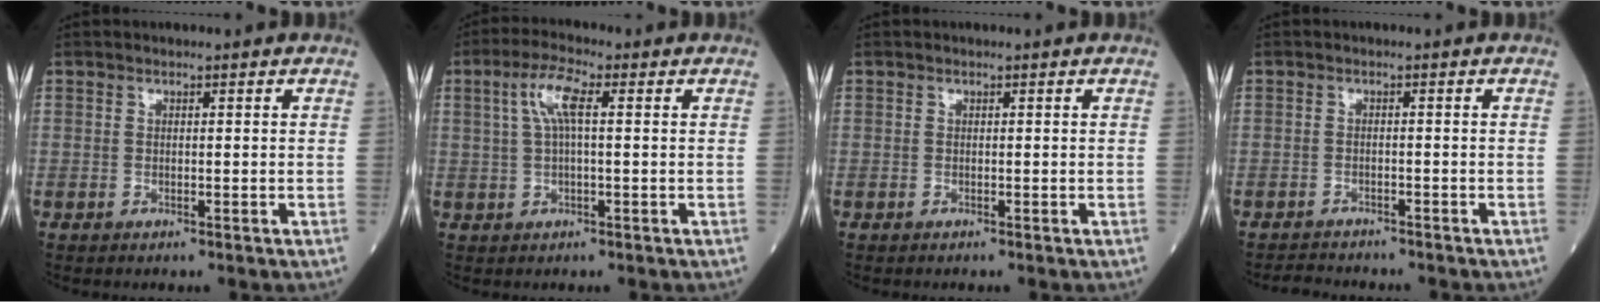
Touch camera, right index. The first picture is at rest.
{"total": 5.3, "force": [1.5, 1.0, 5.0], "torque": [-0.105, 0.021, 0.036]}
{"total": 0.0}
{"total": 3.0, "force": [-3.0, 0.5, 0.2], "torque": [-0.006, -0.010, -0.050]}